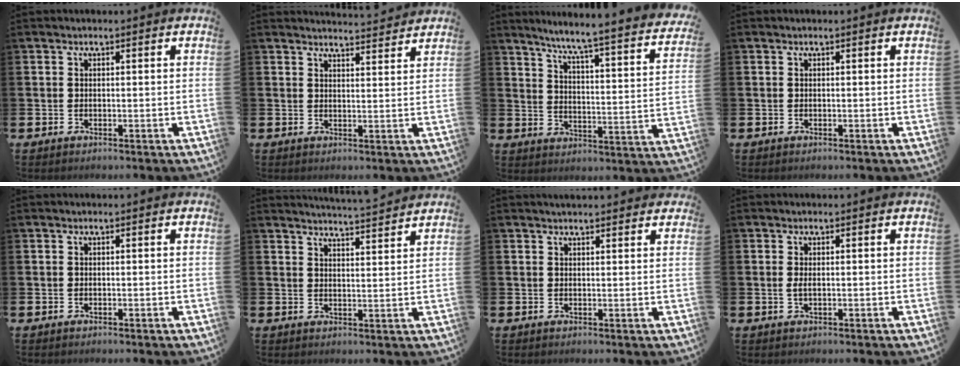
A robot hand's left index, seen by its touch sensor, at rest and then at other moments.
{"total": 3.6, "force": [3.6, -0.1, 0.0], "torque": [0.005, -0.027, 0.062]}
{"total": 6.0, "force": [5.2, -0.3, 2.9], "torque": [-0.075, -0.053, 0.077]}
{"total": 0.0}
{"total": 0.0}
{"total": 4.4, "force": [4.3, -0.7, 0.2], "torque": [-0.008, -0.030, 0.076]}
{"total": 2.0, "force": [2.0, 0.4, 0.3], "torque": [0.001, -0.006, 0.034]}
{"total": 0.9, "force": [0.1, 0.3, 0.8], "torque": [-0.016, 0.003, 0.001]}